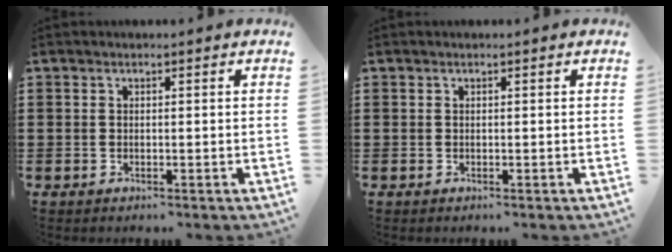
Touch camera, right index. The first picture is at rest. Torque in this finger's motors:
{"motor_torque": [1.13, 1.01, 0.00, 0.00]}